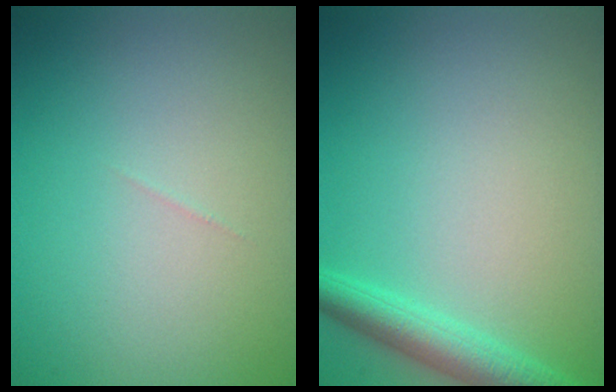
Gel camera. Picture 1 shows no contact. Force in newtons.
{"total": 3.2, "press": 3.2, "slide": 0.1}